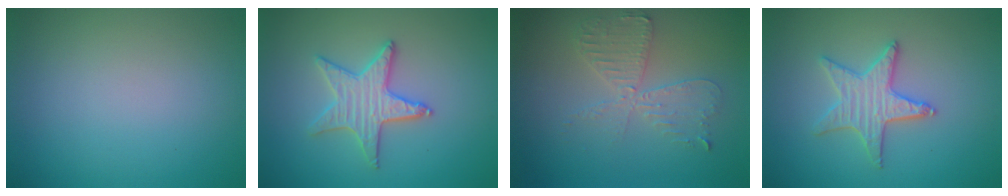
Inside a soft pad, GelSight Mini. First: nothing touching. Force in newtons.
{"total": 3.3, "press": 3.3, "slide": 0.3}
{"total": 3.8, "press": 3.3, "slide": 1.9}
{"total": 3.2, "press": 3.2, "slide": 0.5}